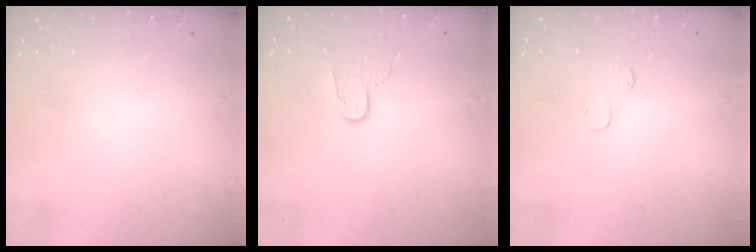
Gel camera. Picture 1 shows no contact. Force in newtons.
{"total": 7.2, "press": 7.2, "slide": 0.6}
{"total": 3.7, "press": 3.7, "slide": 0.3}